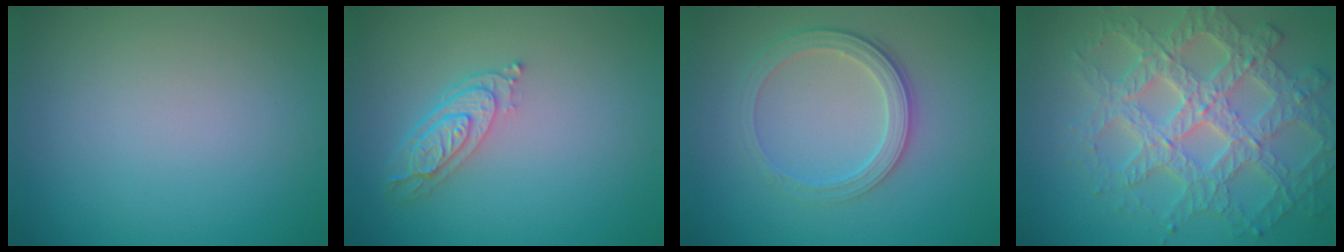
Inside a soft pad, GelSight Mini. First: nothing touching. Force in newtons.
{"total": 3.4, "press": 2.7, "slide": 2.1}
{"total": 2.8, "press": 2.6, "slide": 1.1}
{"total": 6.9, "press": 6.0, "slide": 3.4}